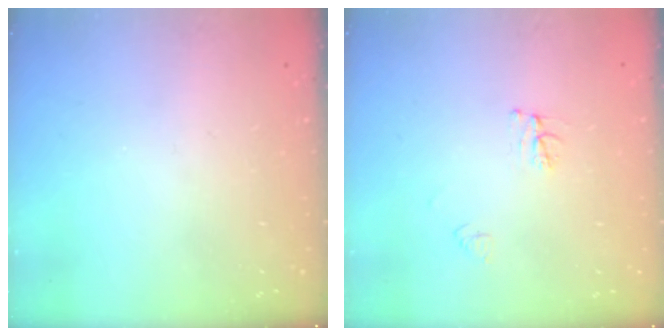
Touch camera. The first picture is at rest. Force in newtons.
{"total": 5.0, "press": 5.0, "slide": 0.6}